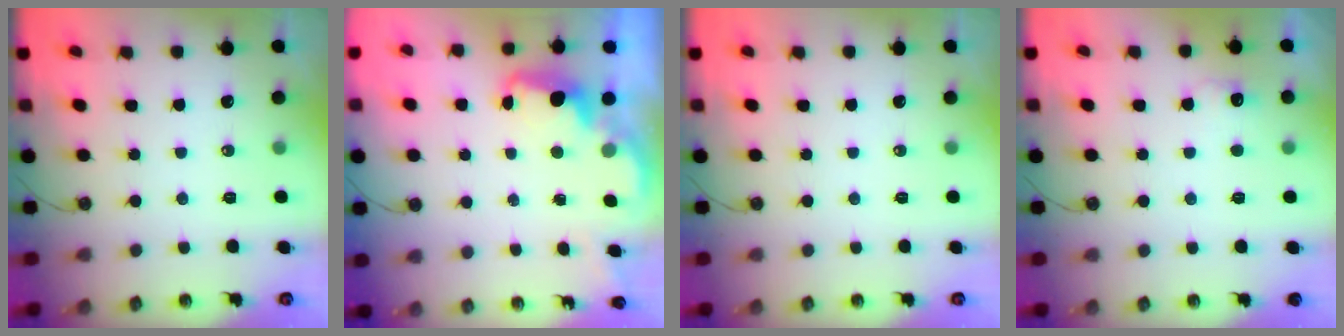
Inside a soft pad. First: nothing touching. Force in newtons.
{"total": 2.6, "press": 2.6, "slide": 0.5}
{"total": 0.0}
{"total": 5.0, "press": 4.9, "slide": 1.1}